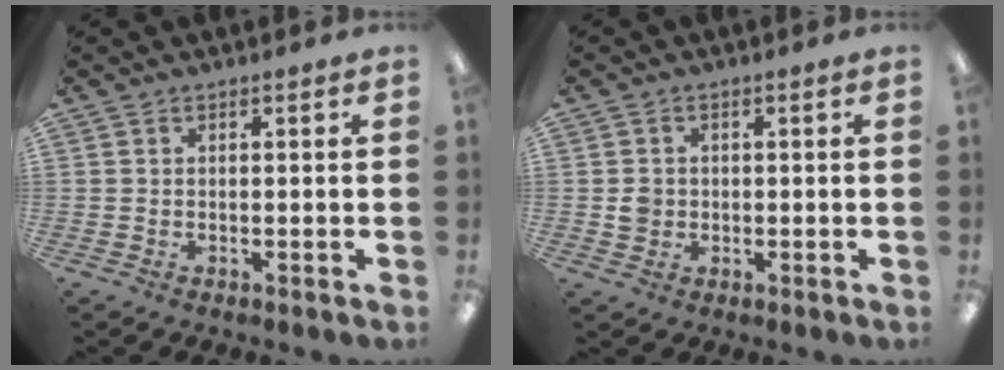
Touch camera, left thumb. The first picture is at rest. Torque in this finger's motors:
{"motor_torque": [-0.01, -0.01, -0.02, -0.10, -0.03]}